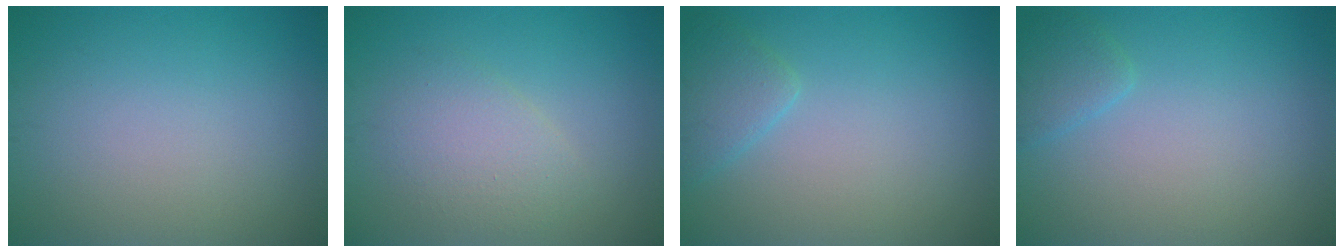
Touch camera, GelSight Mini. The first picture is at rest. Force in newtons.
{"total": 3.0, "press": 3.0, "slide": 0.2}
{"total": 2.1, "press": 2.1, "slide": 0.1}
{"total": 1.5, "press": 1.5, "slide": 0.1}